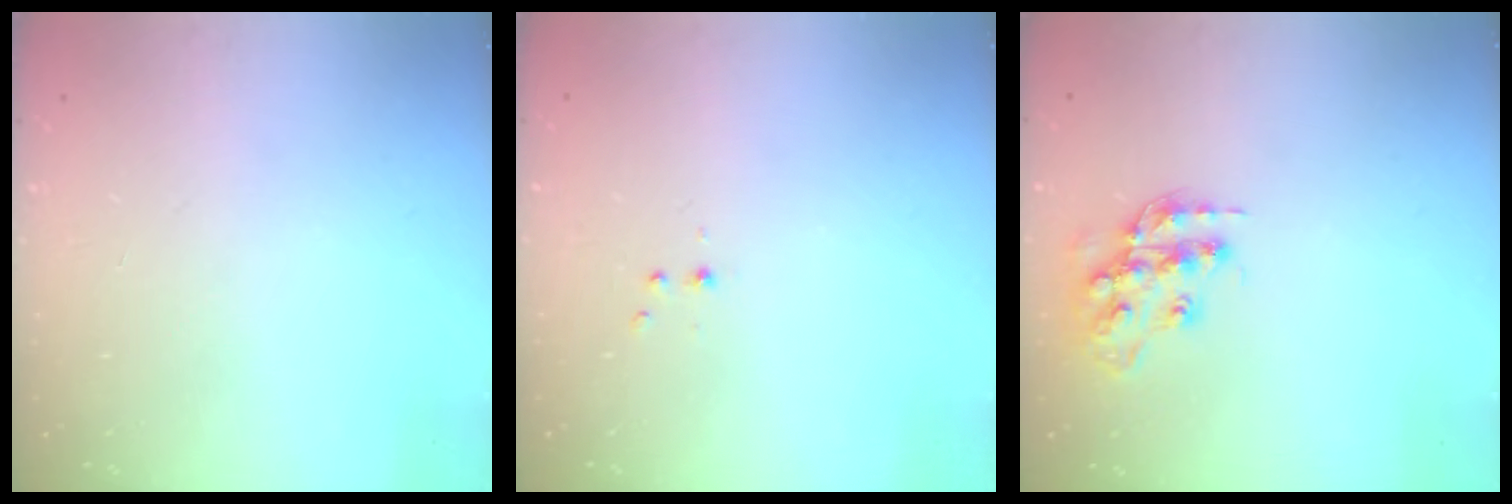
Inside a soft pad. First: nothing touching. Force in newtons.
{"total": 2.2, "press": 1.9, "slide": 1.2}
{"total": 14.2, "press": 14.2, "slide": 0.9}